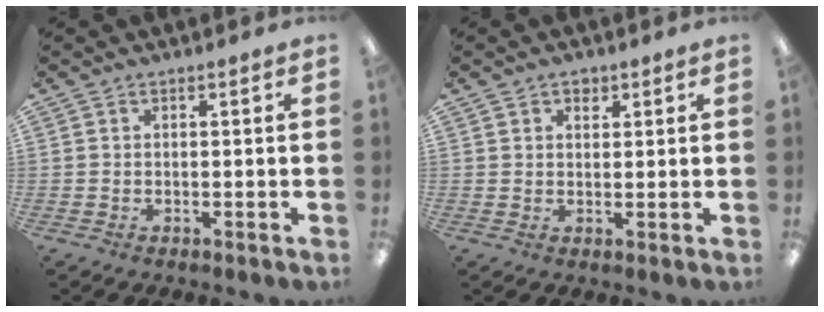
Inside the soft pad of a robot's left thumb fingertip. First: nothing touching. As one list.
[{"total": 2.1, "force": [1.4, 1.5, 0.5], "torque": [0.004, -0.005, 0.021]}]